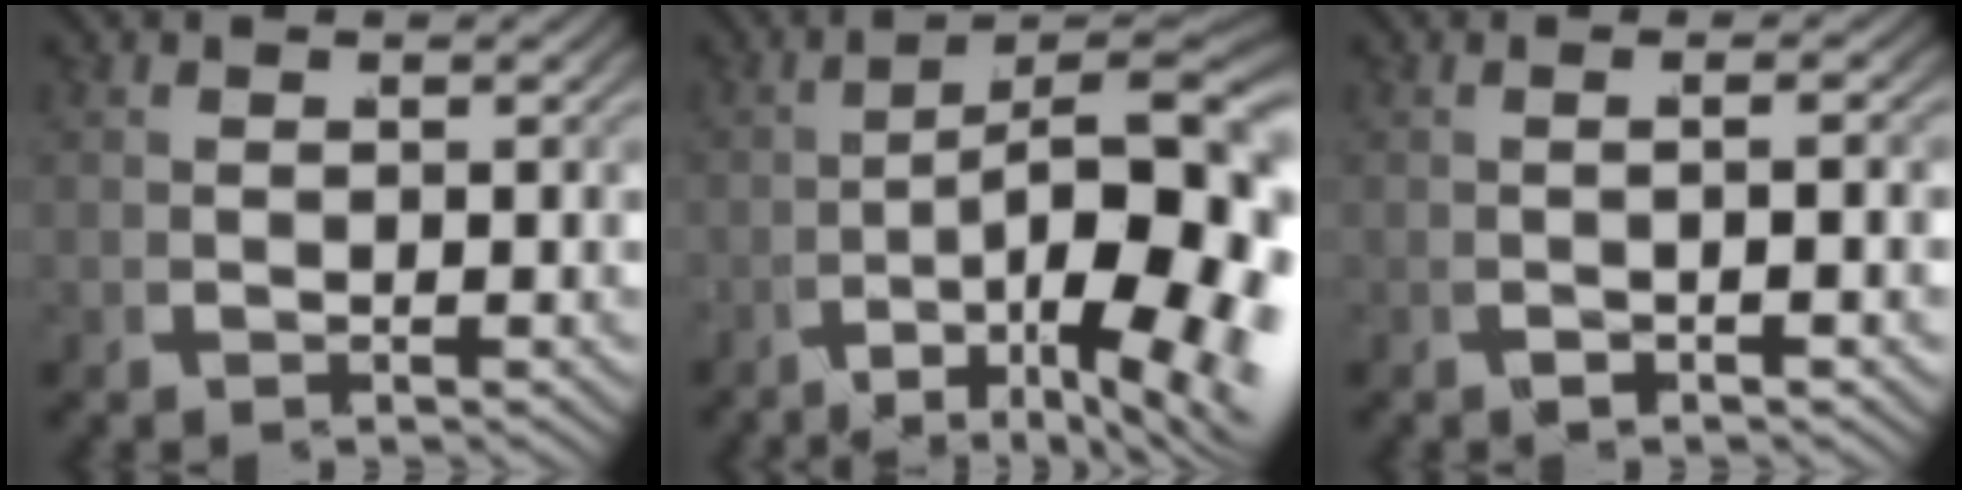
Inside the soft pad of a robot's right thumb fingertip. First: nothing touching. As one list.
[{"total": 14.6, "force": [-2.6, 8.5, 11.6], "torque": [-0.175, -0.056, -0.017]}, {"total": 2.0, "force": [-0.5, 0.3, 1.9], "torque": [-0.041, 0.010, -0.006]}]